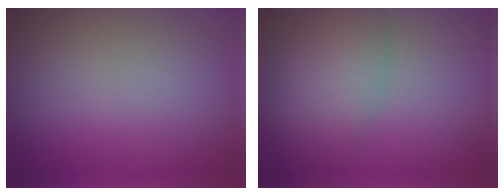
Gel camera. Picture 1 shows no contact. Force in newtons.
{"total": 5.3, "press": 5.3, "slide": 0.3}